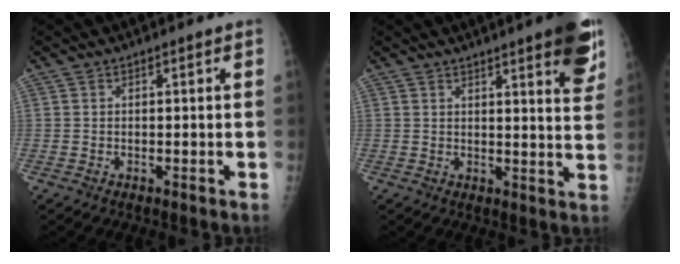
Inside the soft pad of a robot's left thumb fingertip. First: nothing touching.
{"total": 10.8, "force": [6.2, 2.0, 8.6], "torque": [-0.086, -0.026, 0.070]}